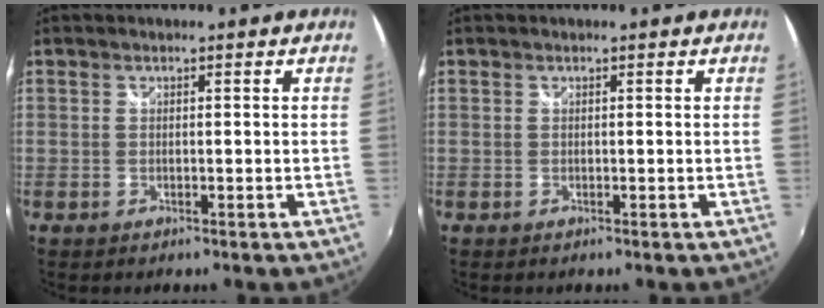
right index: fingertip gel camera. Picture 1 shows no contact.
{"total": 0.0}